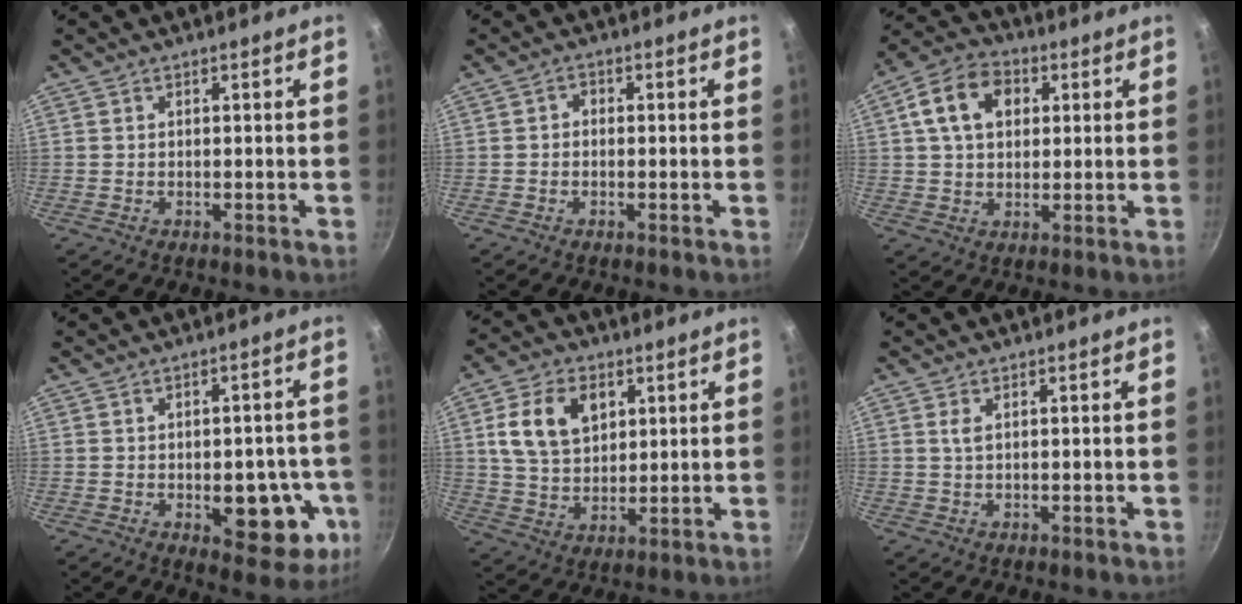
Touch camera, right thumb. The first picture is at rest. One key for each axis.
{"total": 1.7, "fx": -0.3, "fy": 1.4, "fz": 0.9, "tx": -0.011, "ty": 0.009, "tz": -0.008}
{"total": 11.6, "fx": 3.1, "fy": 8.4, "fz": 7.4, "tx": -0.109, "ty": 0.013, "tz": 0.039}
{"total": 12.4, "fx": -3.0, "fy": 6.6, "fz": 10.1, "tx": -0.080, "ty": 0.006, "tz": -0.032}
{"total": 12.2, "fx": 3.9, "fy": 8.4, "fz": 7.9, "tx": -0.123, "ty": -0.008, "tz": 0.071}
{"total": 1.4, "fx": 0.4, "fy": 0.6, "fz": 1.2, "tx": -0.022, "ty": -0.002, "tz": 0.009}